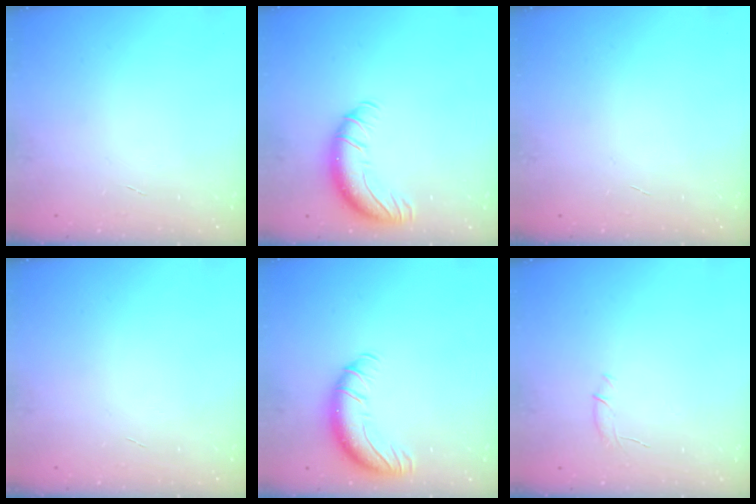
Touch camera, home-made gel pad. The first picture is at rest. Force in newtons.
{"total": 11.1, "press": 10.9, "slide": 2.4}
{"total": 0.0}
{"total": 0.0}
{"total": 11.1, "press": 10.9, "slide": 2.4}
{"total": 5.3, "press": 5.2, "slide": 1.2}